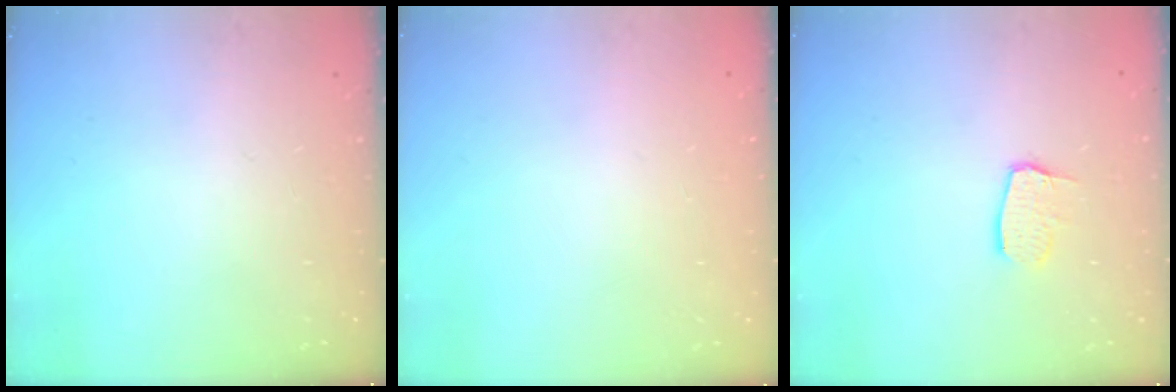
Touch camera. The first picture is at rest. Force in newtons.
{"total": 0.0}
{"total": 6.8, "press": 6.8, "slide": 0.5}